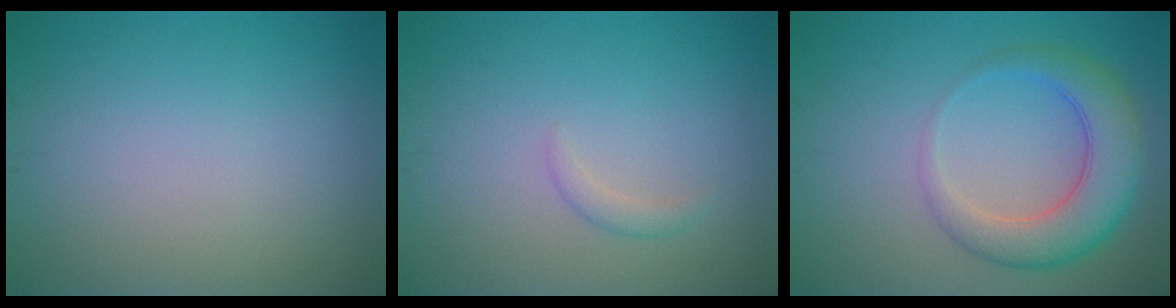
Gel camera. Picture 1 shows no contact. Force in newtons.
{"total": 1.0, "press": 1.0, "slide": 0.1}
{"total": 5.7, "press": 5.7, "slide": 0.2}